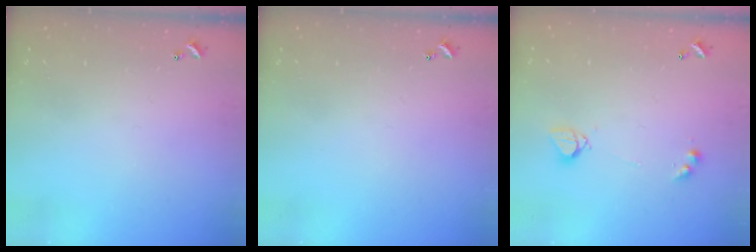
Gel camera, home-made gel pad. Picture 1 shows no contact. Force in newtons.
{"total": 0.0}
{"total": 3.5, "press": 3.4, "slide": 0.5}